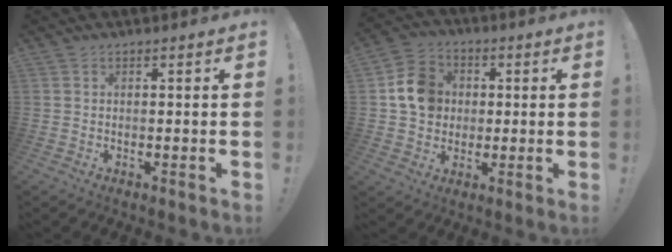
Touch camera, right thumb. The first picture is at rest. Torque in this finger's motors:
{"motor_torque": [0.15, 0.17, 0.25, 0.29, 0.11]}